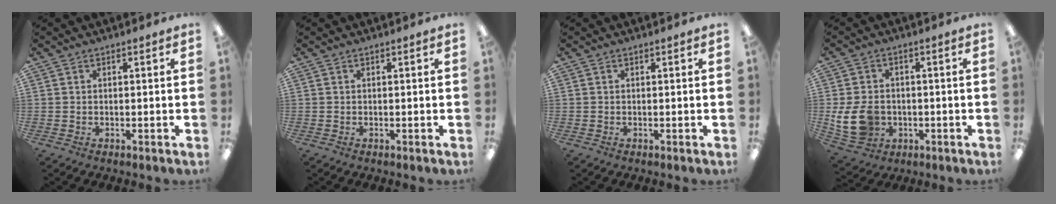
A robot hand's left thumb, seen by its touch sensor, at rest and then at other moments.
{"total": 0.0}
{"total": 0.0}
{"total": 9.9, "force": [-1.7, 7.9, 5.6], "torque": [-0.128, 0.011, -0.027]}